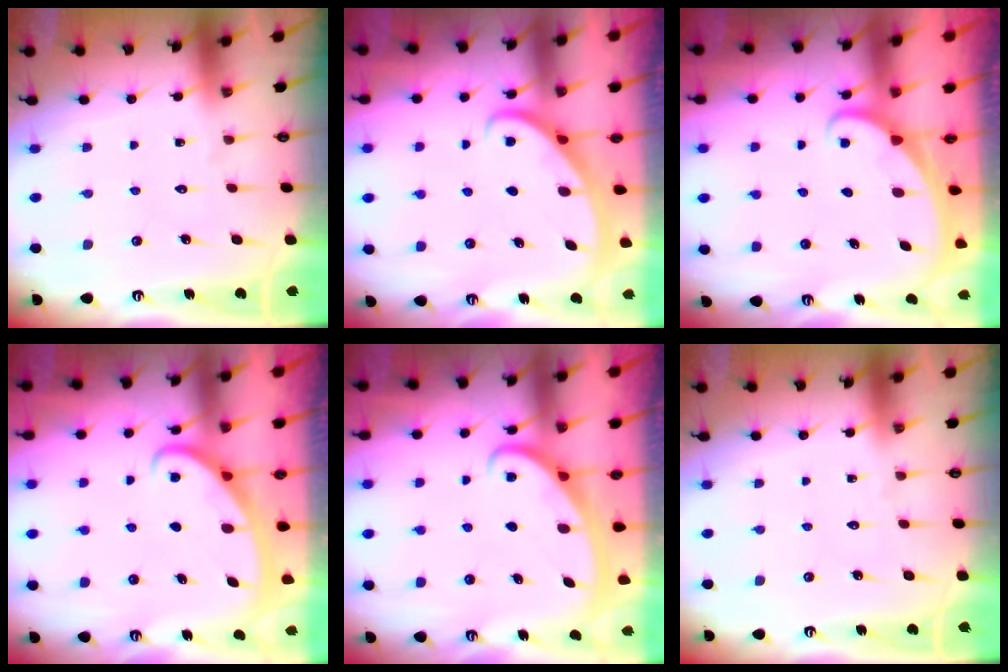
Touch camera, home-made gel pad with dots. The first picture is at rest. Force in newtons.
{"total": 3.1, "press": 3.1, "slide": 0.1}
{"total": 1.5, "press": 1.5, "slide": 0.1}
{"total": 2.8, "press": 2.8, "slide": 0.4}
{"total": 2.7, "press": 2.7, "slide": 0.3}
{"total": 0.0}